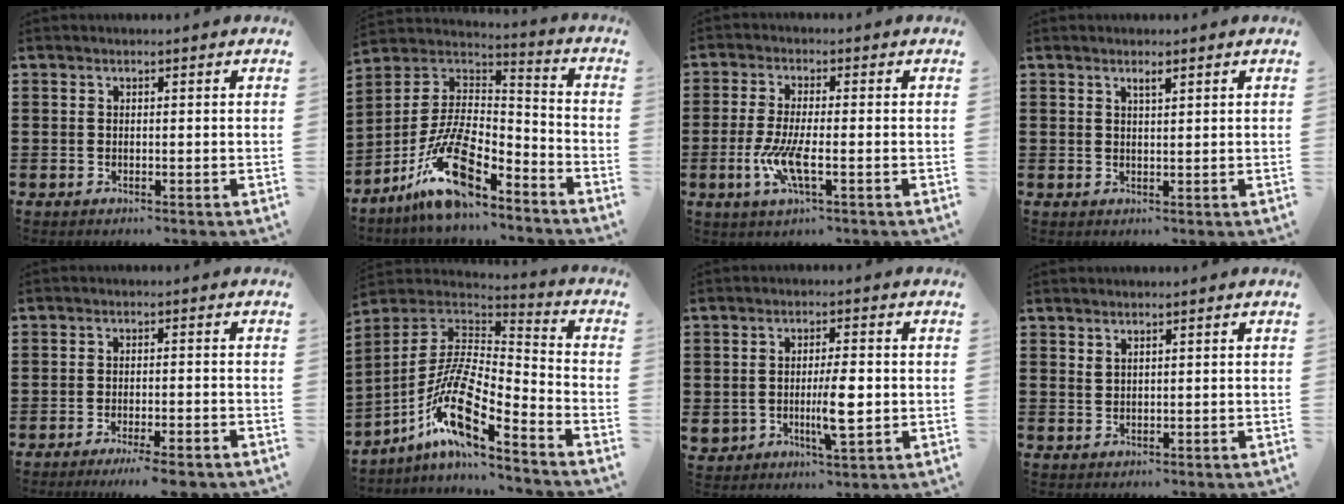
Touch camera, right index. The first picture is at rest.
{"total": 14.4, "force": [-8.8, 5.0, 10.2], "torque": [-0.214, 0.023, -0.163]}
{"total": 6.4, "force": [-1.9, 1.2, 6.0], "torque": [-0.135, -0.019, -0.039]}
{"total": 1.3, "force": [0.8, 0.2, 0.9], "torque": [-0.018, 0.002, 0.013]}
{"total": 3.4, "force": [-2.8, -0.2, 1.9], "torque": [-0.031, -0.004, -0.052]}
{"total": 13.1, "force": [-7.5, 2.7, 10.3], "torque": [-0.227, -0.010, -0.155]}
{"total": 6.4, "force": [-0.7, 2.1, 6.0], "torque": [-0.117, -0.002, -0.014]}
{"total": 1.2, "force": [1.1, 0.3, 0.5], "torque": [-0.013, 0.001, 0.020]}